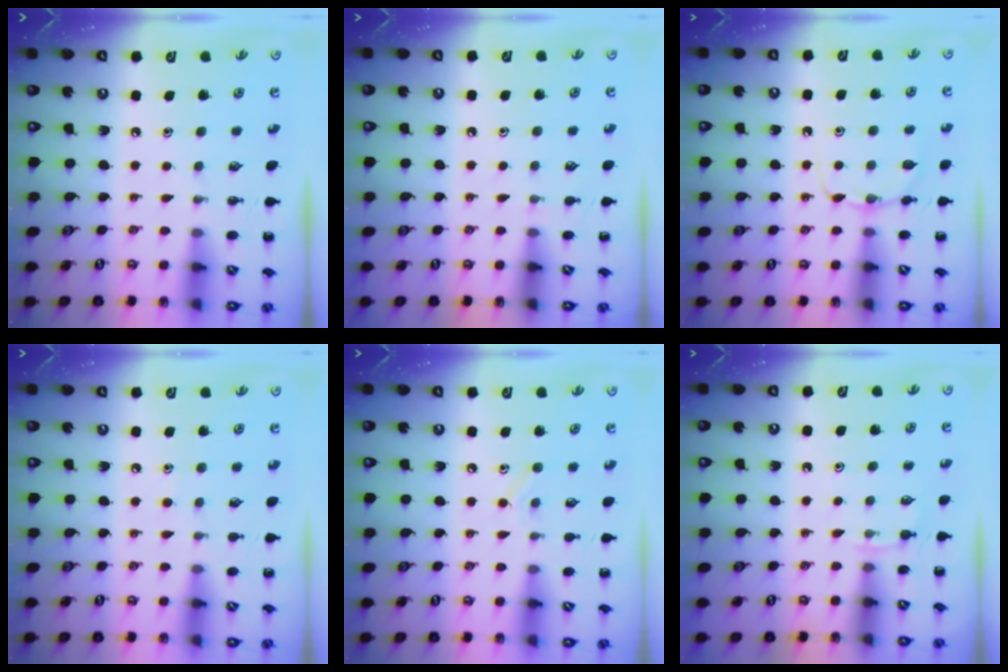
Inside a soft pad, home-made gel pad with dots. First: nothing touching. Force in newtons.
{"total": 3.3, "press": 3.1, "slide": 1.2}
{"total": 7.4, "press": 7.2, "slide": 1.7}
{"total": 4.5, "press": 4.1, "slide": 1.9}
{"total": 6.4, "press": 6.3, "slide": 1.2}
{"total": 3.9, "press": 3.7, "slide": 1.2}